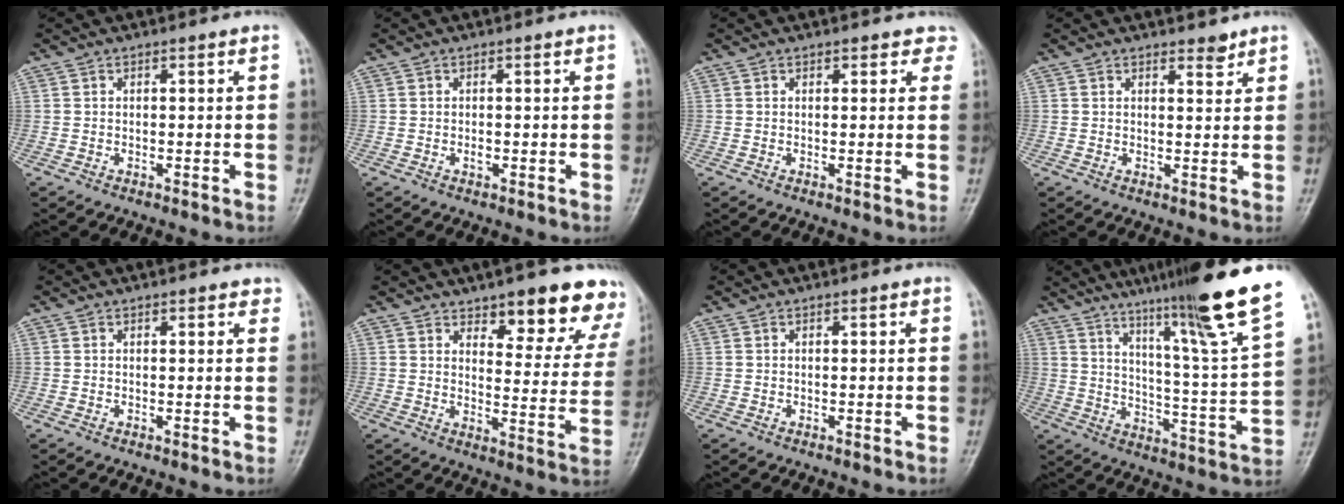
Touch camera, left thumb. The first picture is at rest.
{"total": 0.8, "force": [-0.1, 0.5, 0.6], "torque": [-0.007, 0.000, -0.002]}
{"total": 2.9, "force": [2.2, 1.6, 0.9], "torque": [0.025, -0.005, 0.015]}
{"total": 1.8, "force": [1.5, 0.7, 0.7], "torque": [0.000, -0.011, 0.020]}
{"total": 1.4, "force": [1.0, 0.7, 0.7], "torque": [-0.001, -0.003, 0.008]}
{"total": 14.1, "force": [10.5, 5.5, 7.5], "torque": [-0.030, -0.063, 0.124]}
{"total": 0.0}
{"total": 20.6, "force": [14.3, -0.4, 14.8], "torque": [-0.204, -0.085, 0.215]}